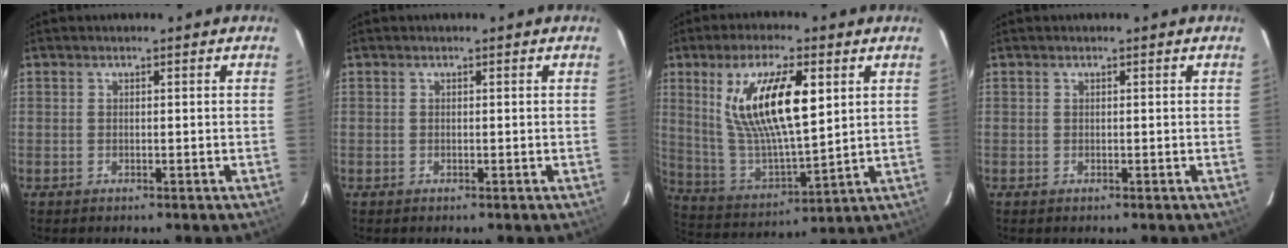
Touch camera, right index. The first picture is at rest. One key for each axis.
{"total": 0.0}
{"total": 17.1, "fx": 5.9, "fy": 5.6, "fz": 15.1, "tx": -0.285, "ty": 0.000, "tz": 0.121}
{"total": 0.0}